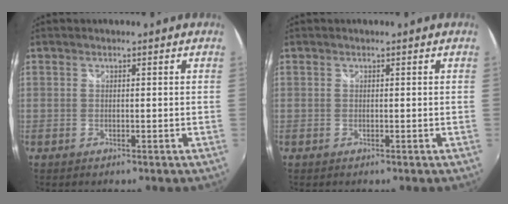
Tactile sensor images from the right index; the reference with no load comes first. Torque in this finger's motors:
{"motor_torque": [0.09, 0.08, 0.00, 0.01]}